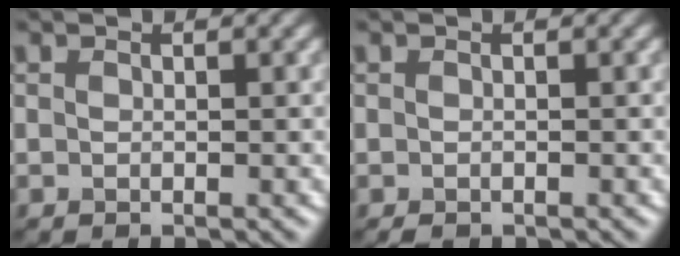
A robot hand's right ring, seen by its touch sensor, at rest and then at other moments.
{"total": 0.6, "force": [-0.6, 0.2, 0.2], "torque": [-0.003, -0.004, -0.009]}